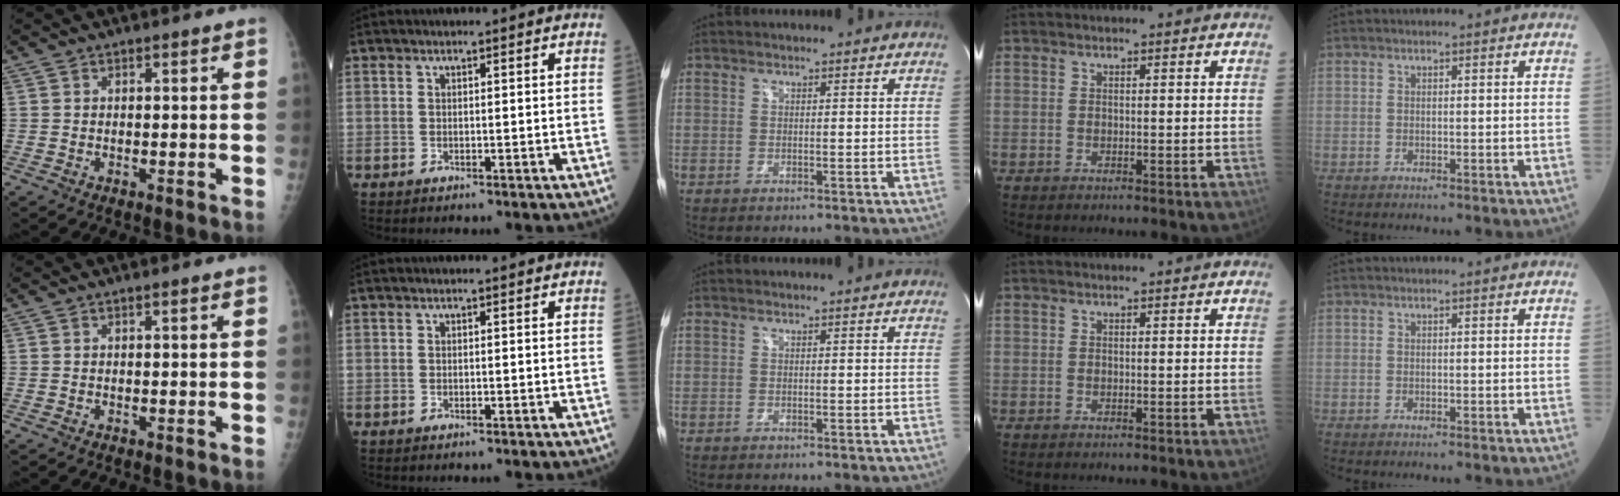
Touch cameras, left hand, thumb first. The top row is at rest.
{}